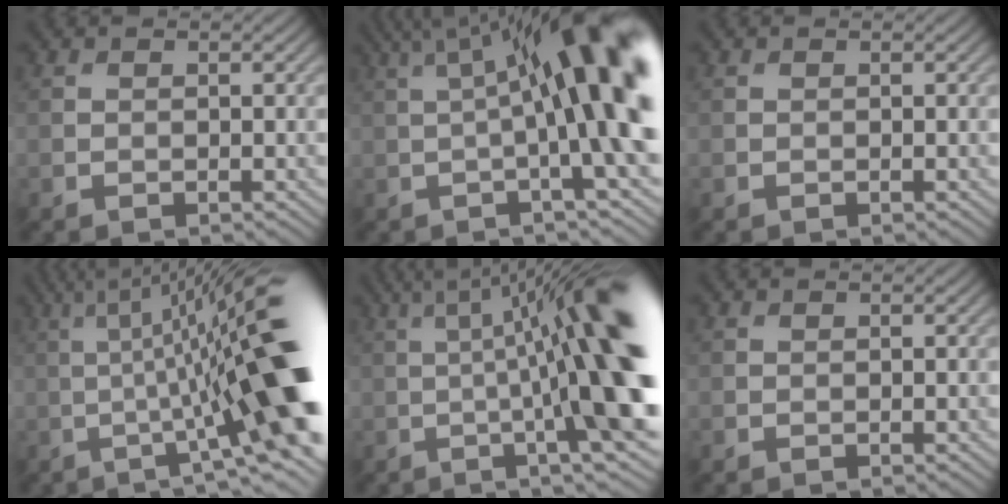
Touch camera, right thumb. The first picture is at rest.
{"total": 16.2, "force": [2.0, 3.7, 15.7], "torque": [-0.216, 0.022, 0.038]}
{"total": 0.0}
{"total": 17.8, "force": [-1.0, 3.5, 17.4], "torque": [-0.226, 0.015, -0.006]}
{"total": 17.2, "force": [0.4, 3.5, 16.8], "torque": [-0.214, 0.027, 0.010]}
{"total": 0.0}